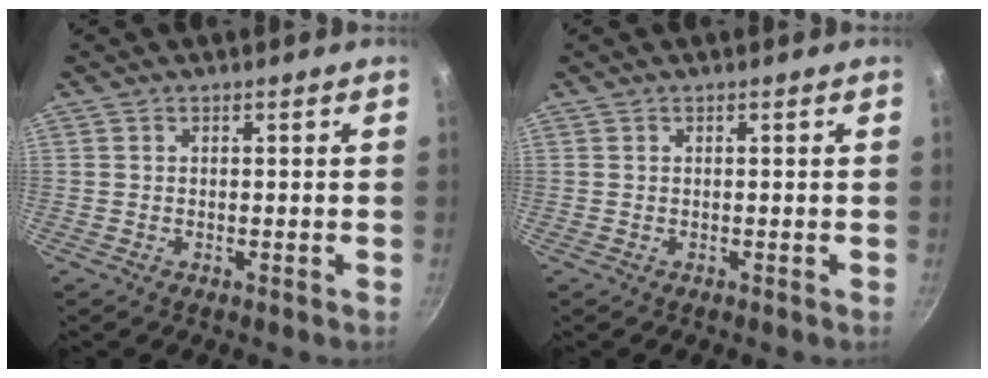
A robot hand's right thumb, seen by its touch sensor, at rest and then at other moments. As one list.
[{"total": 0.0}]